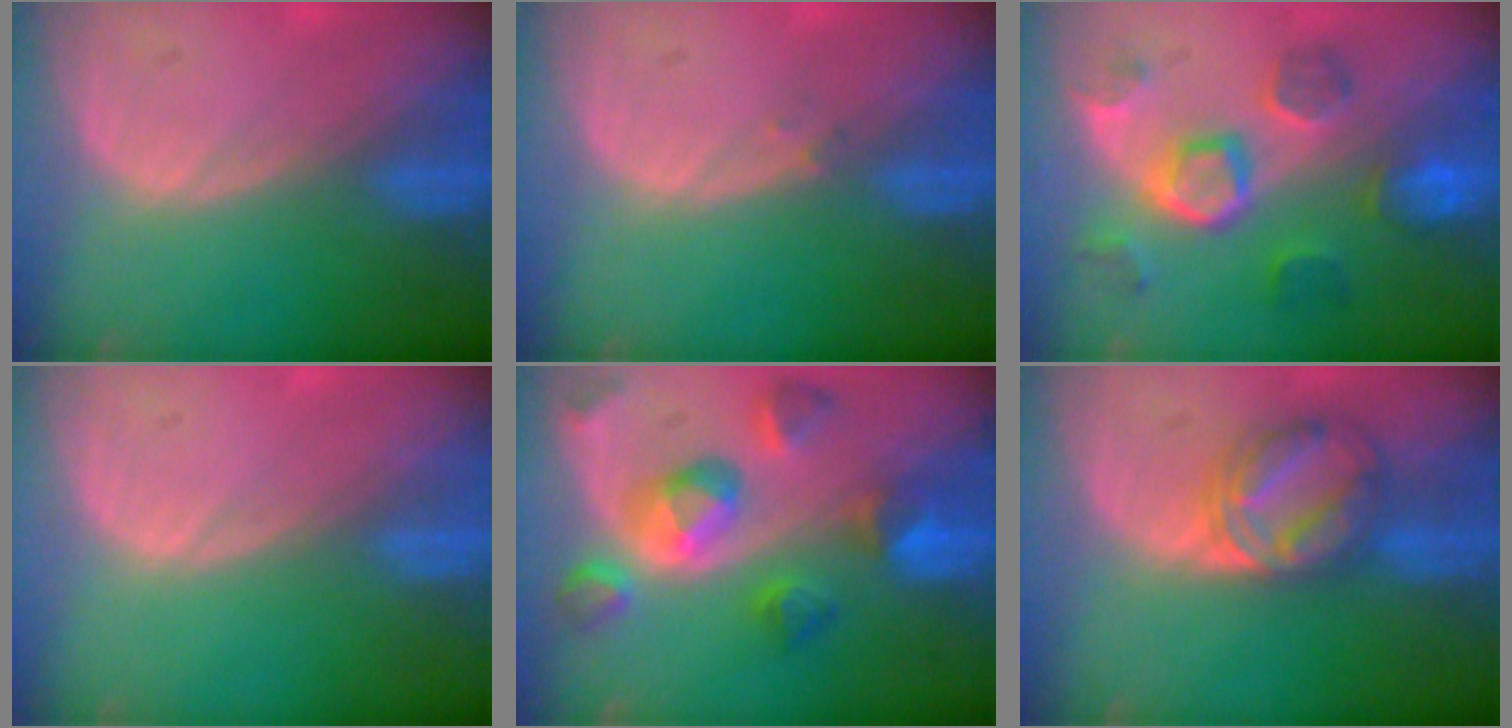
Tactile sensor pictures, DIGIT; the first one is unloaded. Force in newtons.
{"total": 0.7, "press": 0.7, "slide": 0.1}
{"total": 8.3, "press": 8.2, "slide": 1.2}
{"total": 0.0}
{"total": 10.0, "press": 8.9, "slide": 4.6}
{"total": 6.6, "press": 6.6, "slide": 0.4}